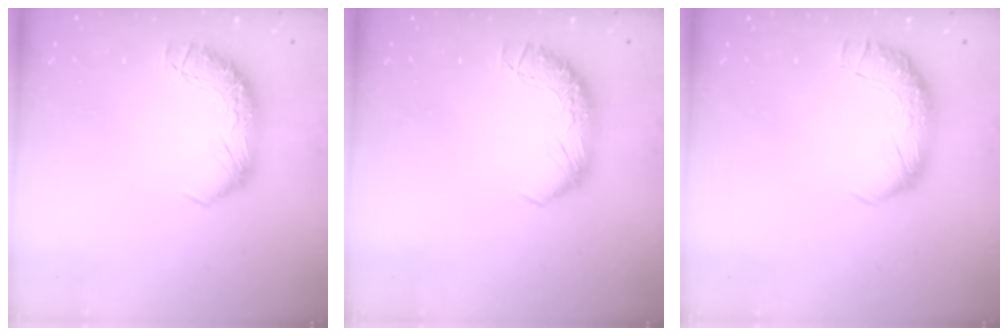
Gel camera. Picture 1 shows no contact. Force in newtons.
{"total": 0.0}
{"total": 2.4, "press": 1.1, "slide": 2.2}